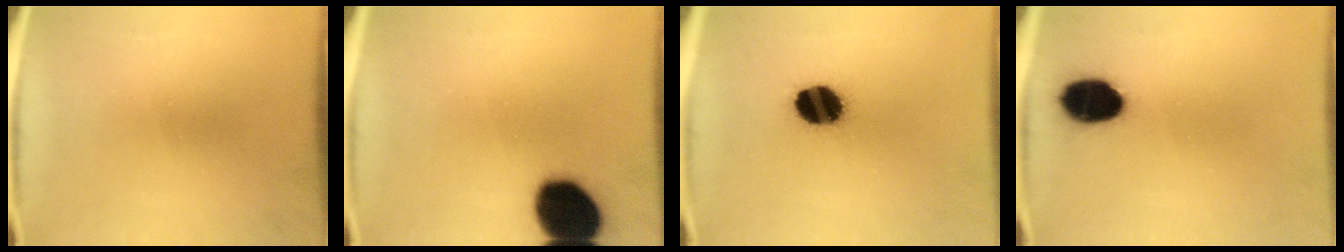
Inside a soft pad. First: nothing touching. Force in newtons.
{"total": 18.3}
{"total": 13.3}
{"total": 12.6}